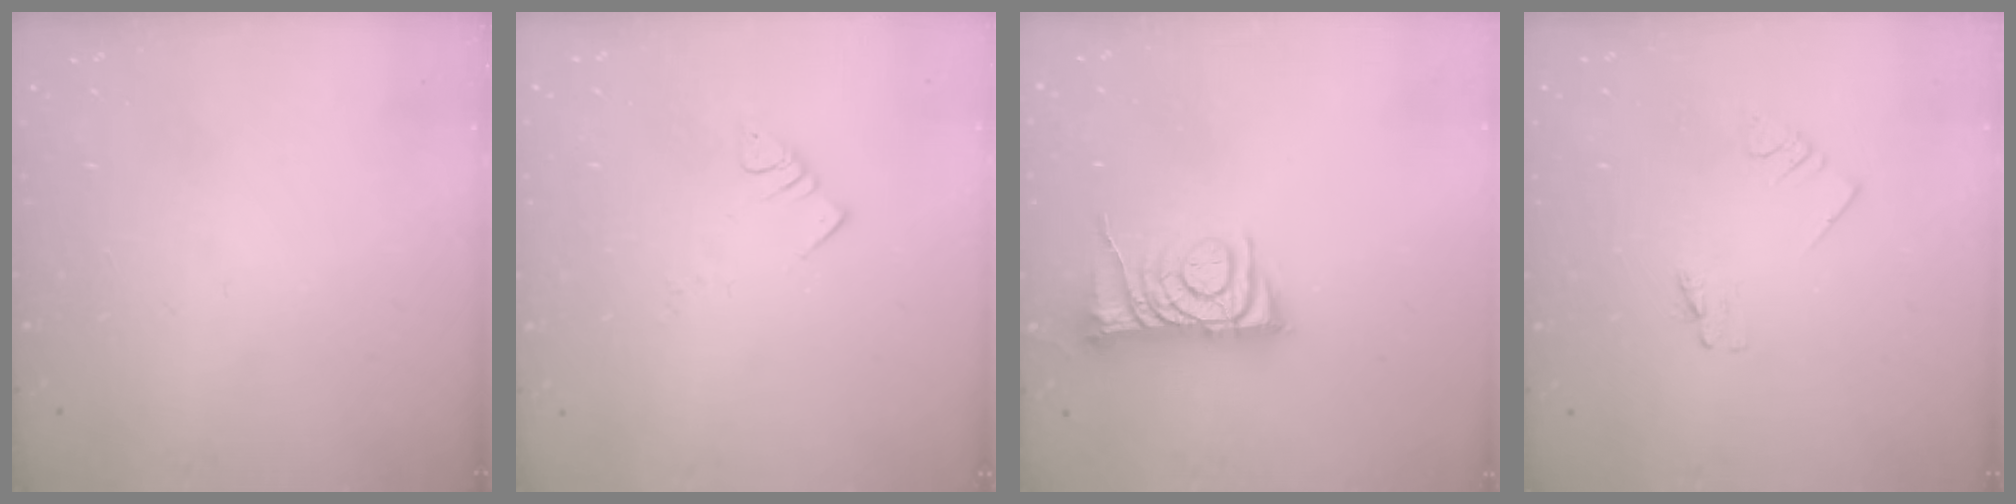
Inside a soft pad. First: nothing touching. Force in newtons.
{"total": 3.4, "press": 3.4, "slide": 0.3}
{"total": 8.3, "press": 8.3, "slide": 0.4}
{"total": 1.1, "press": 1.1, "slide": 0.0}